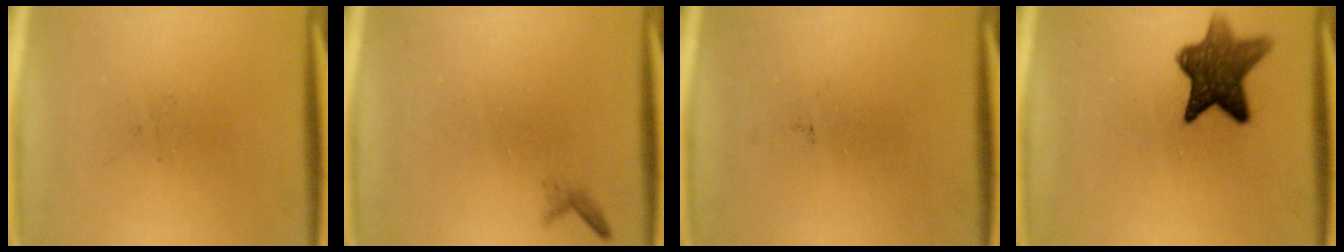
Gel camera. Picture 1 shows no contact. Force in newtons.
{"total": 0.6}
{"total": 0.0}
{"total": 9.6}